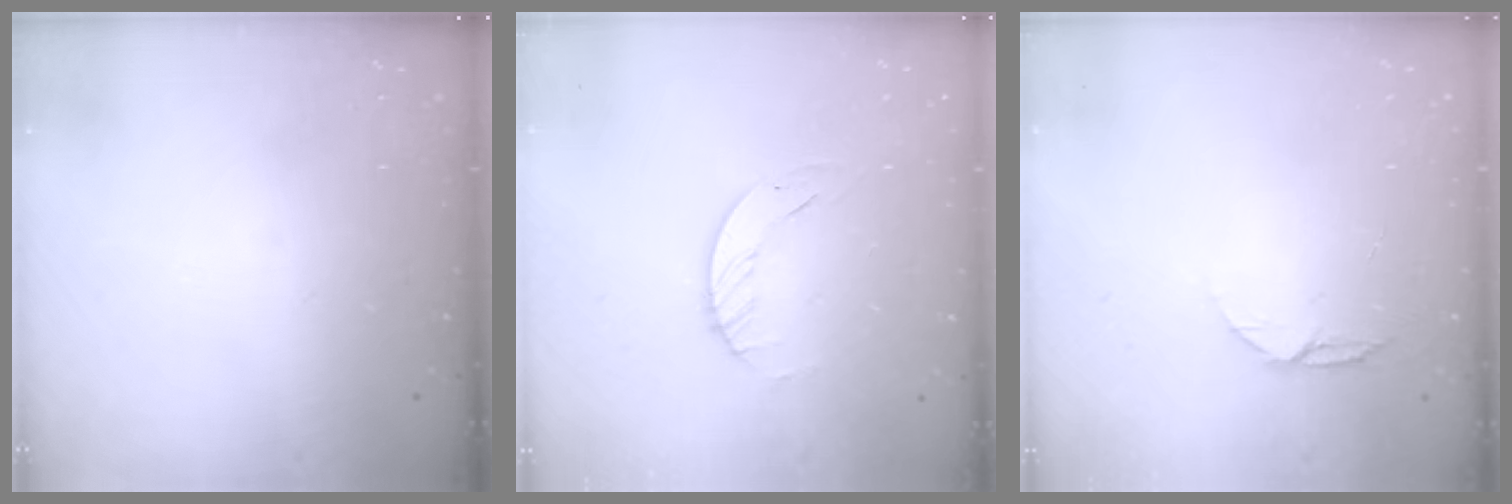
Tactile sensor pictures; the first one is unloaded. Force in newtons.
{"total": 2.3, "press": 2.3, "slide": 0.3}
{"total": 4.8, "press": 4.8, "slide": 0.6}